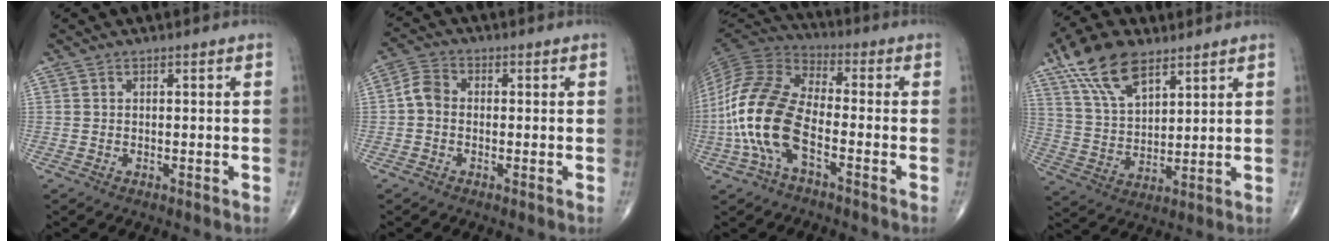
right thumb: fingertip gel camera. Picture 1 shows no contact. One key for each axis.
{"total": 4.2, "fx": -0.6, "fy": 3.3, "fz": 2.5, "tx": -0.040, "ty": 0.011, "tz": -0.022}
{"total": 16.4, "fx": -4.8, "fy": 7.9, "fz": 13.6, "tx": -0.290, "ty": 0.032, "tz": -0.098}
{"total": 13.7, "fx": 8.5, "fy": 6.5, "fz": 8.5, "tx": -0.143, "ty": -0.022, "tz": 0.163}